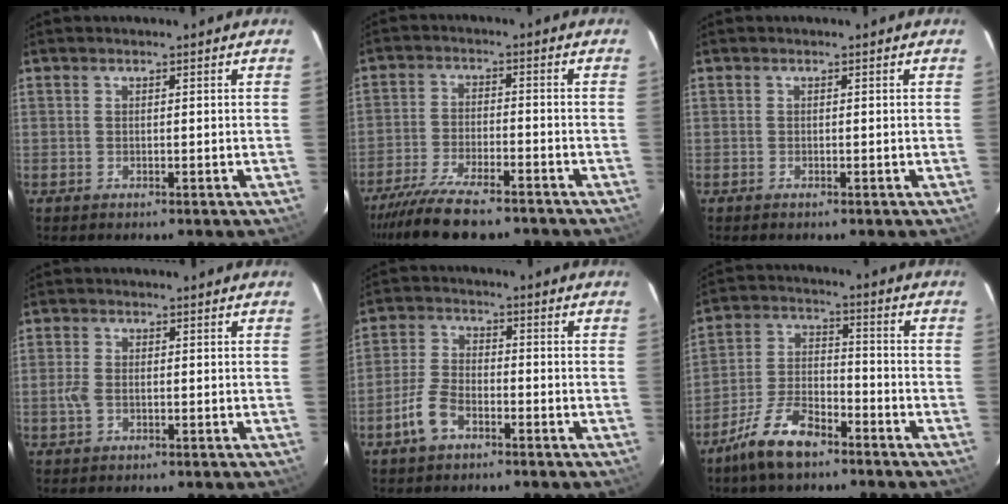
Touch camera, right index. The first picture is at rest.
{"total": 13.5, "force": [-11.2, 3.3, 6.7], "torque": [-0.152, -0.026, -0.190]}
{"total": 0.0}
{"total": 2.8, "force": [-0.7, 1.6, 2.1], "torque": [-0.050, 0.000, -0.013]}
{"total": 6.3, "force": [-3.7, 3.2, 4.0], "torque": [-0.091, 0.008, -0.071]}
{"total": 10.9, "force": [-7.9, 4.2, 6.2], "torque": [-0.137, 0.005, -0.146]}